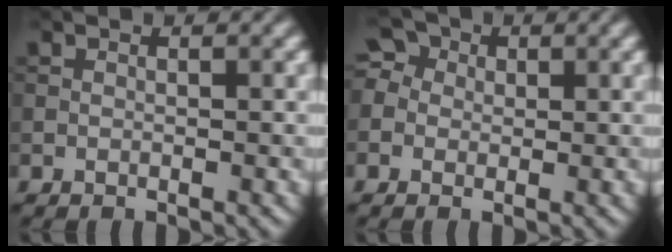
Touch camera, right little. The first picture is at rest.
{"total": 3.6, "force": [0.9, 3.1, 1.5], "torque": [-0.015, 0.020, -0.012]}